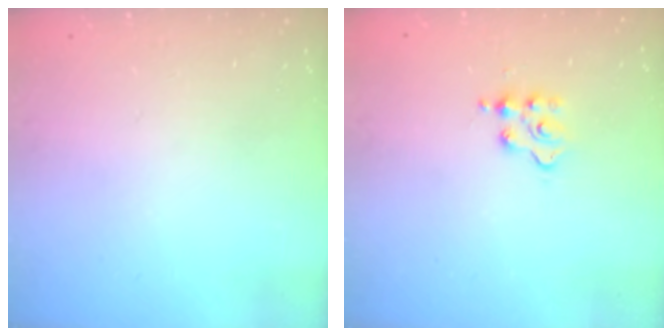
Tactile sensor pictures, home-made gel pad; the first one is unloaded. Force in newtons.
{"total": 3.0, "press": 3.0, "slide": 0.4}